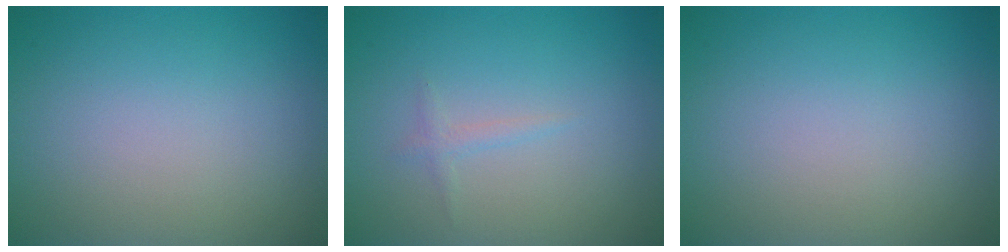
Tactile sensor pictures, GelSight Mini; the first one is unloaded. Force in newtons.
{"total": 0.8, "press": 0.8, "slide": 0.0}
{"total": 0.0}